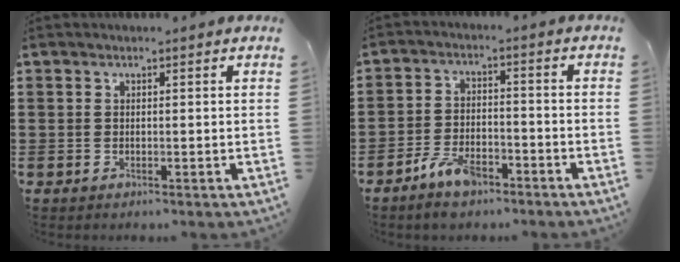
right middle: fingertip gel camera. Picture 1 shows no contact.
{"total": 5.6, "force": [-4.2, 2.3, 3.0], "torque": [-0.065, 0.006, -0.082]}